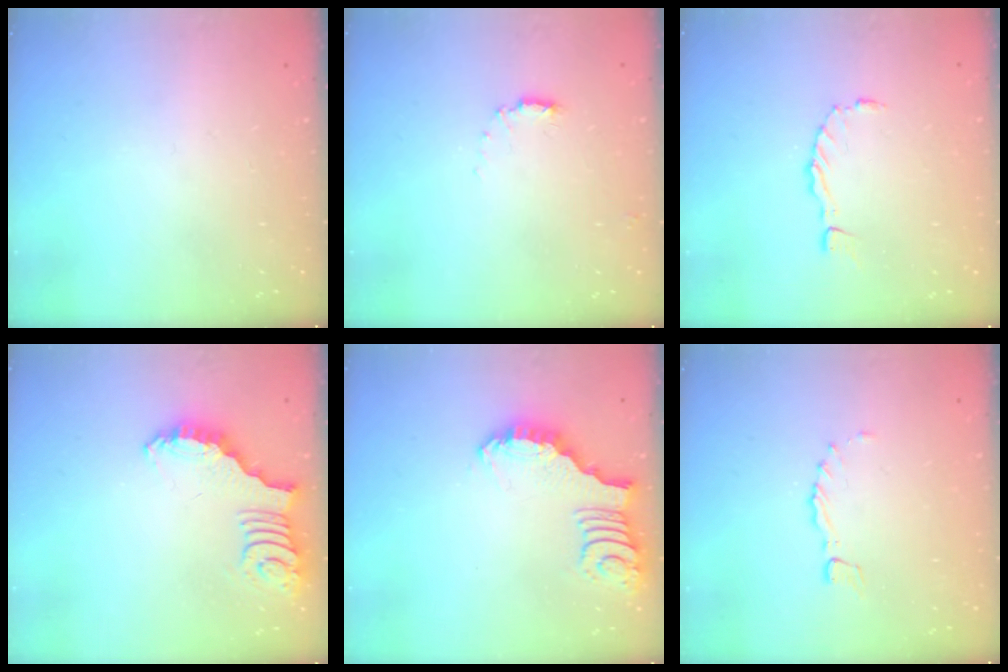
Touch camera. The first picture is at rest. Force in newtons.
{"total": 4.1, "press": 4.1, "slide": 0.3}
{"total": 0.8, "press": 0.8, "slide": 0.1}
{"total": 2.7, "press": 2.7, "slide": 0.5}
{"total": 2.9, "press": 2.9, "slide": 0.1}
{"total": 0.0}